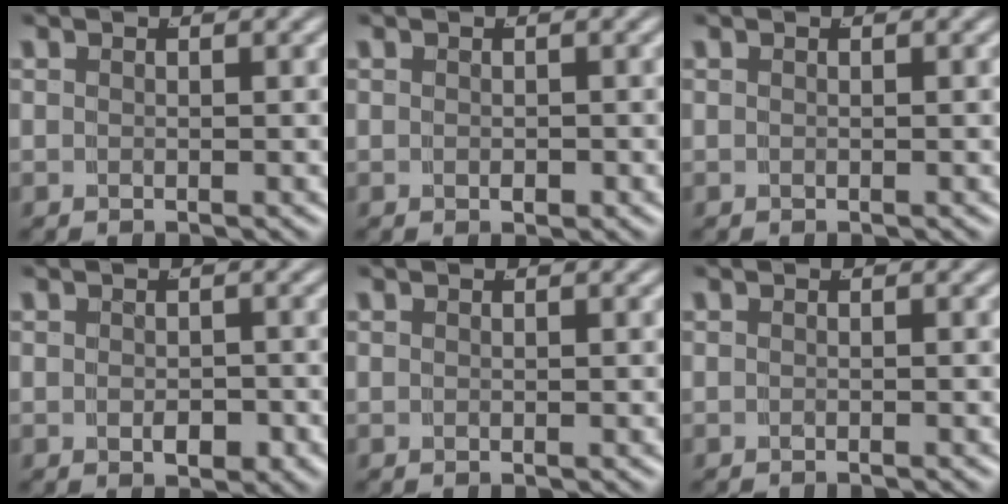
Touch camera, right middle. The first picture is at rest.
{"total": 0.6, "force": [-0.2, 0.4, 0.5], "torque": [-0.012, -0.006, 0.001]}
{"total": 0.0}
{"total": 1.5, "force": [-0.6, 0.7, 1.1], "torque": [-0.014, -0.008, -0.005]}
{"total": 0.0}
{"total": 0.6, "force": [-0.5, -0.2, 0.0], "torque": [-0.004, -0.001, -0.009]}